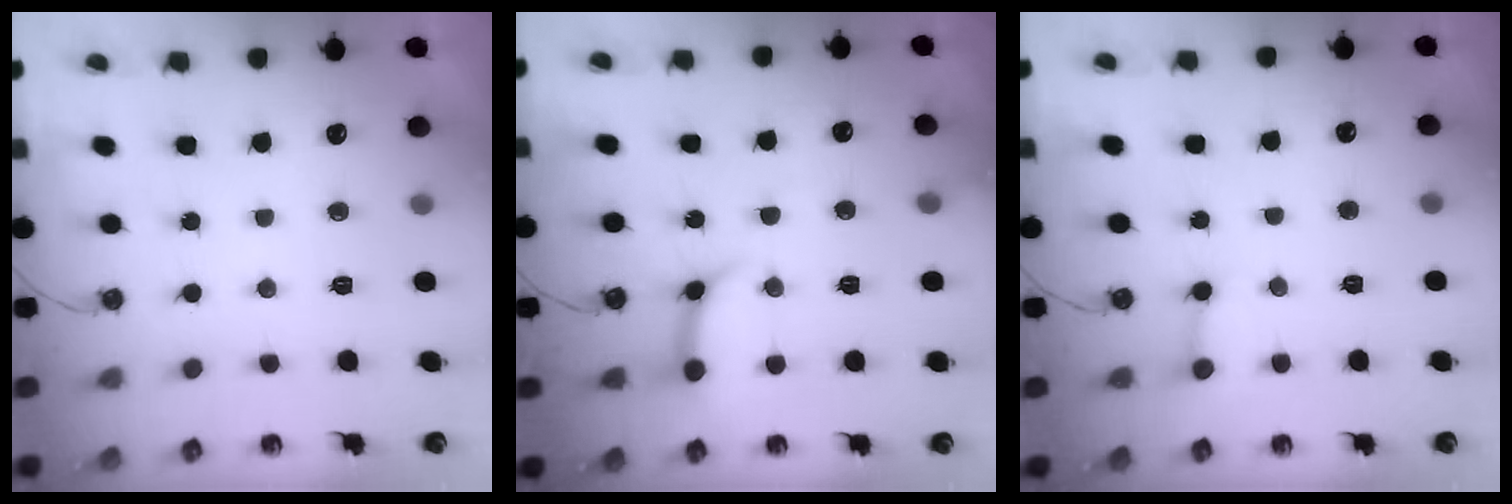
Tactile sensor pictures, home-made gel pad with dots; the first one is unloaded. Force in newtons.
{"total": 12.3, "press": 12.3, "slide": 1.3}
{"total": 2.6, "press": 2.6, "slide": 0.3}